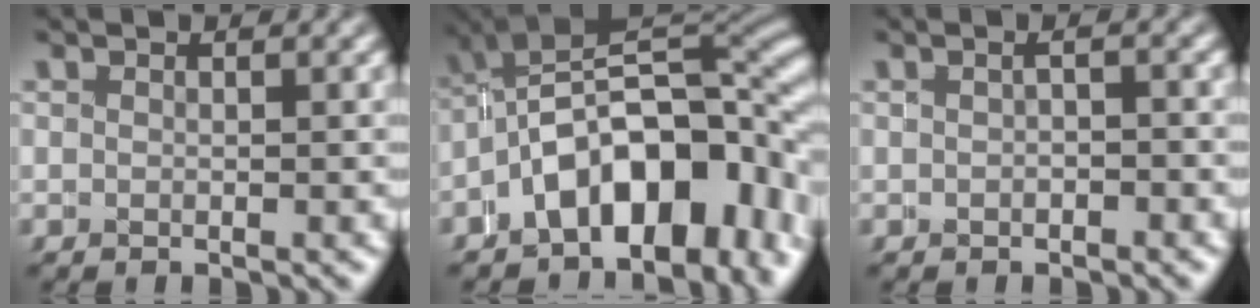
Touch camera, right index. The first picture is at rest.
{"total": 10.3, "force": [-1.4, 6.0, 8.3], "torque": [-0.134, 0.000, -0.029]}
{"total": 0.7, "force": [-0.5, 0.0, 0.5], "torque": [-0.005, 0.003, -0.006]}